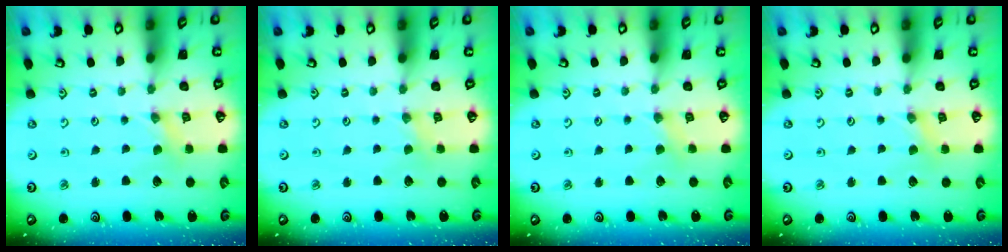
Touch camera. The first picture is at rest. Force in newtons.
{"total": 1.3, "press": 1.3, "slide": 0.1}
{"total": 2.2, "press": 2.1, "slide": 0.4}
{"total": 1.1, "press": 1.1, "slide": 0.2}